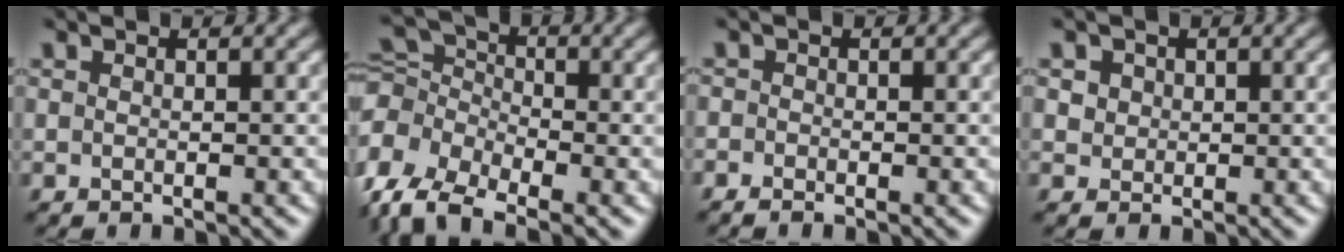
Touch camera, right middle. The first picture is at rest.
{"total": 8.1, "force": [-4.6, 4.7, 4.7], "torque": [-0.109, 0.004, -0.110]}
{"total": 0.7, "force": [-0.6, 0.2, 0.3], "torque": [-0.008, -0.006, -0.013]}
{"total": 1.1, "force": [0.4, 1.0, -0.1], "torque": [-0.003, -0.005, 0.006]}